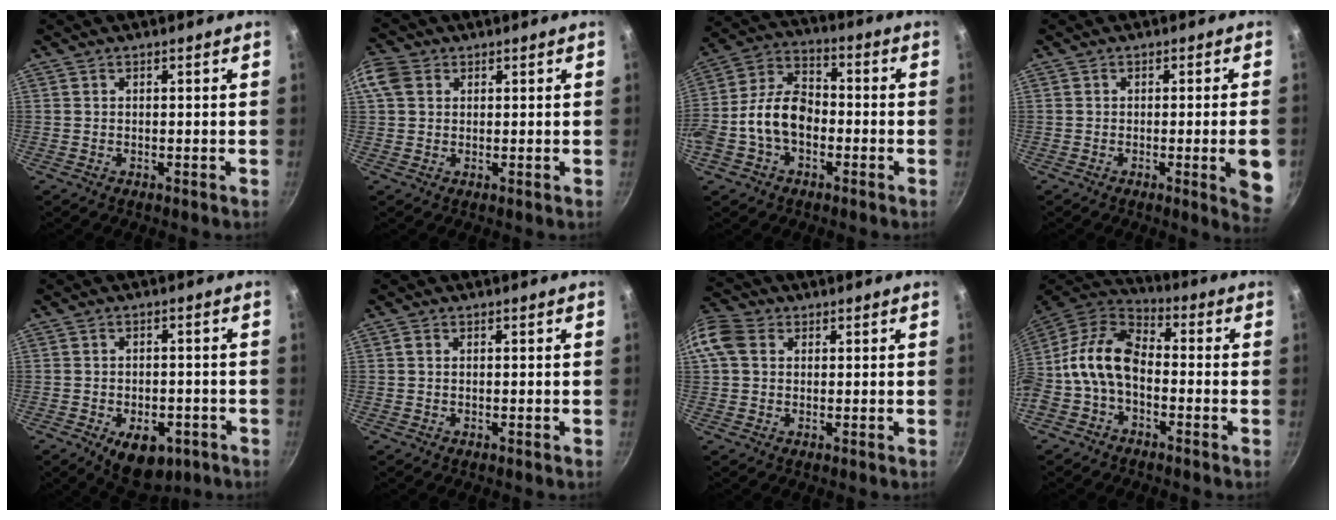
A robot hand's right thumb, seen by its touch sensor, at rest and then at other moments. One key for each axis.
{"total": 5.0, "fx": 1.7, "fy": 3.9, "fz": 2.7, "tx": -0.051, "ty": 0.005, "tz": 0.026}
{"total": 12.2, "fx": -2.7, "fy": 8.2, "fz": 8.6, "tx": -0.137, "ty": 0.044, "tz": -0.065}
{"total": 7.6, "fx": -1.6, "fy": 0.8, "fz": 7.4, "tx": -0.078, "ty": 0.003, "tz": -0.018}
{"total": 9.8, "fx": -4.4, "fy": 5.9, "fz": 6.5, "tx": -0.061, "ty": 0.012, "tz": -0.050}
{"total": 0.5, "fx": 0.0, "fy": 0.4, "fz": 0.3, "tx": -0.007, "ty": 0.002, "tz": 0.000}
{"total": 8.9, "fx": 2.2, "fy": 6.9, "fz": 5.2, "tx": -0.110, "ty": 0.016, "tz": 0.027}
{"total": 11.8, "fx": -2.0, "fy": 7.4, "fz": 8.9, "tx": -0.160, "ty": 0.048, "tz": -0.055}